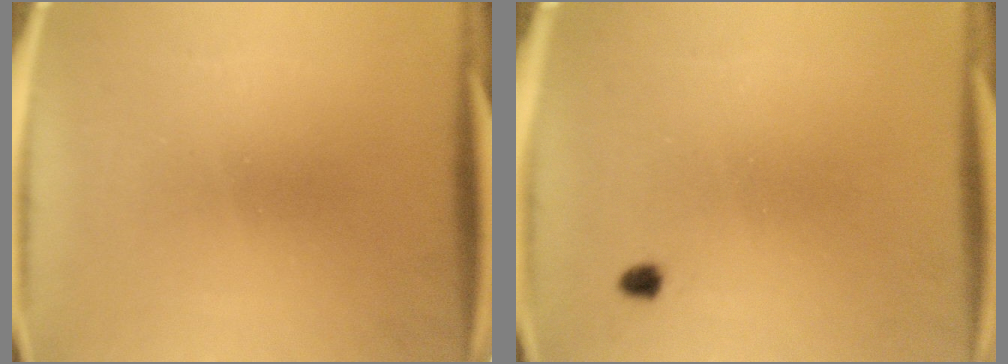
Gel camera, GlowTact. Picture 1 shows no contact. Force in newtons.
{"total": 1.0}